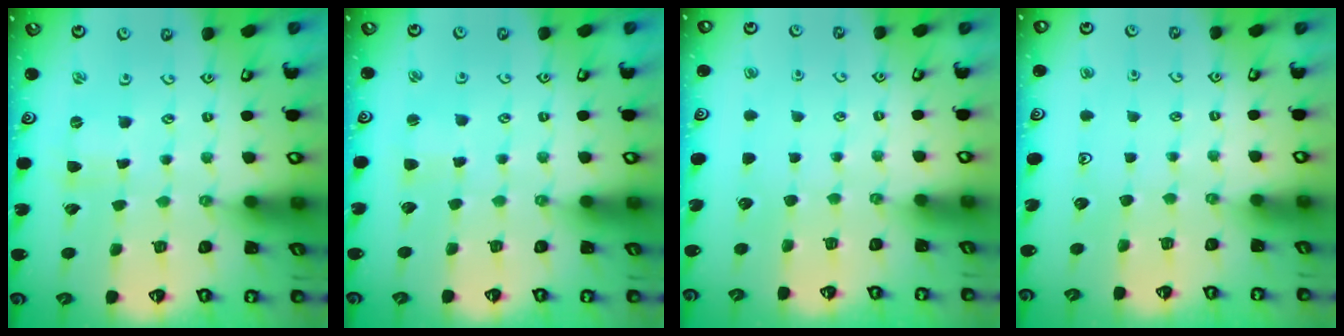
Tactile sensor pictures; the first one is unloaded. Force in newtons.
{"total": 2.1, "press": 2.1, "slide": 0.3}
{"total": 0.0}
{"total": 0.0}